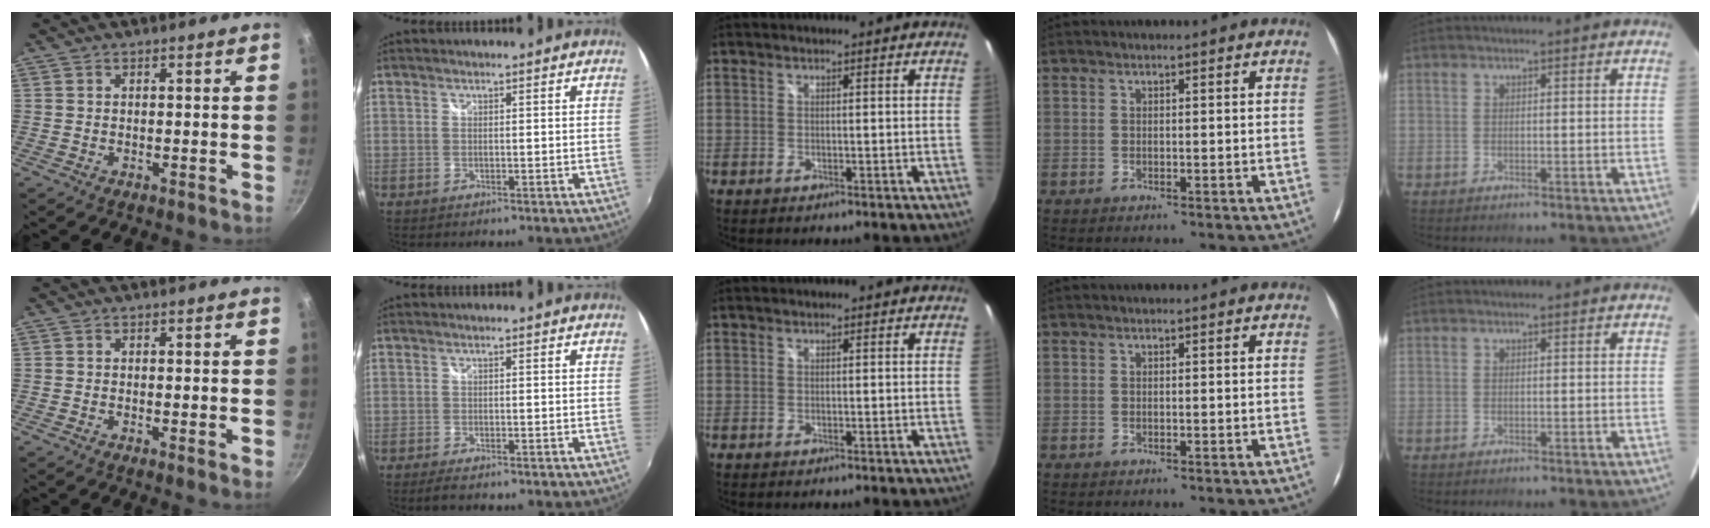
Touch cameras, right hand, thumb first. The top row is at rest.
{"thumb": {"total": 0.9, "force": [0.1, 0.1, 0.9], "torque": [-0.013, -0.008, -0.003]}, "index": {"total": 3.2, "force": [-2.5, 0.9, 1.7], "torque": [-0.039, -0.013, -0.044]}}